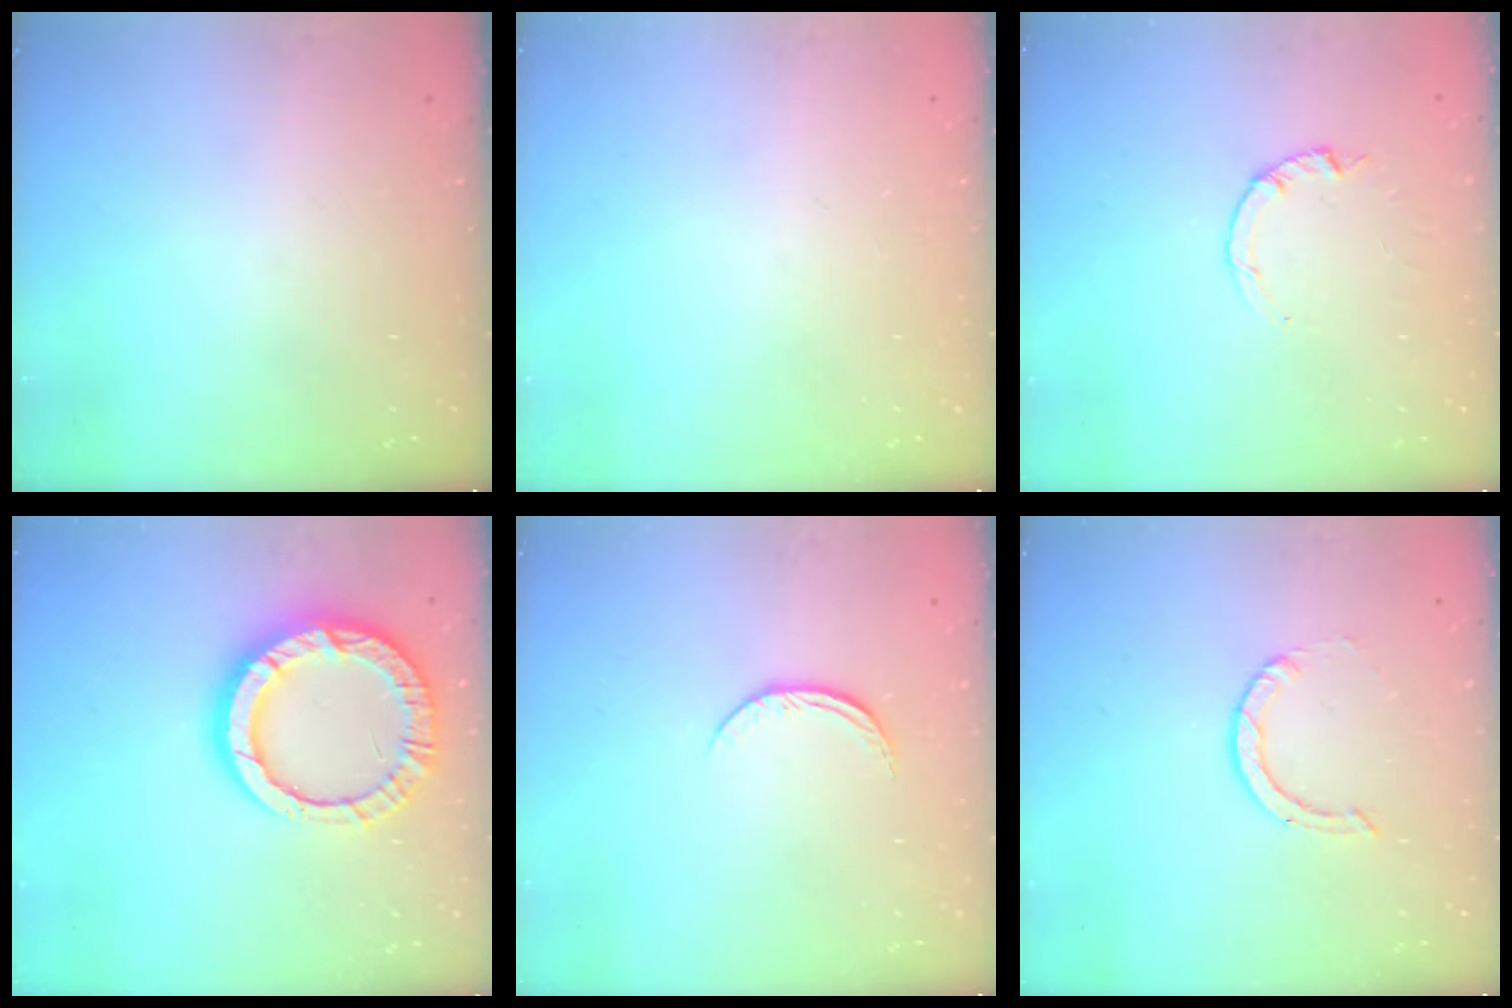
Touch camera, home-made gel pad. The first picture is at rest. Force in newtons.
{"total": 0.0}
{"total": 0.9, "press": 0.8, "slide": 0.2}
{"total": 19.2, "press": 19.1, "slide": 1.9}
{"total": 6.5, "press": 6.5, "slide": 0.7}
{"total": 0.8, "press": 0.8, "slide": 0.1}